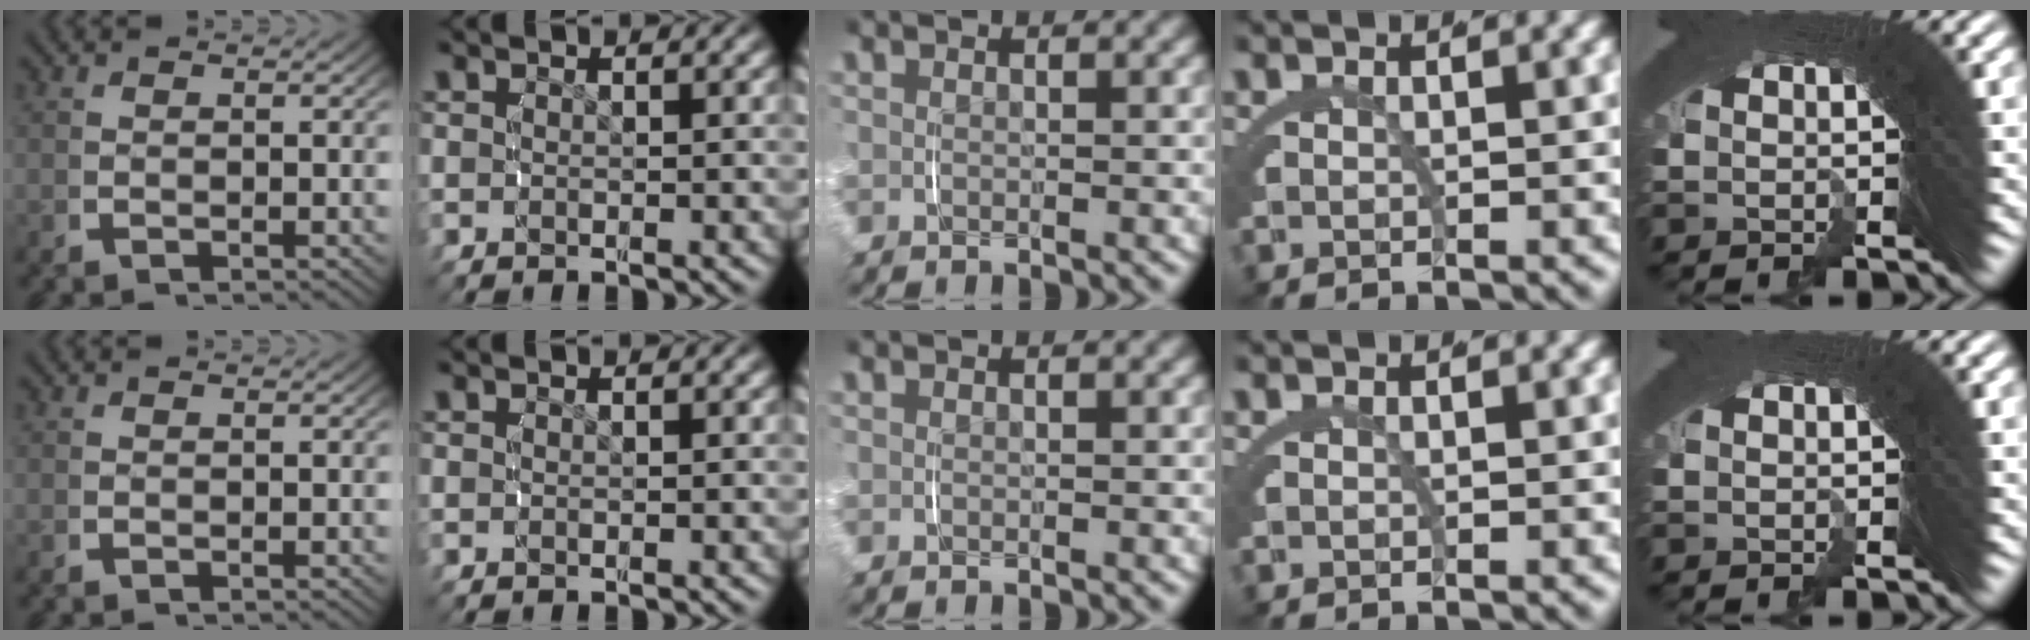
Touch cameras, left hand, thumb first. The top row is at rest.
{}